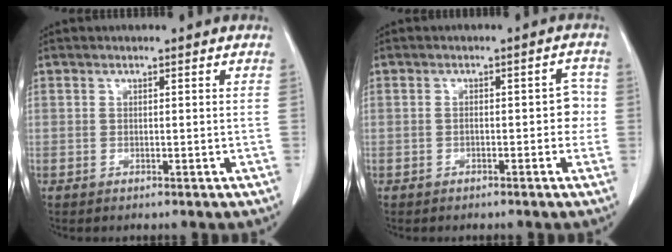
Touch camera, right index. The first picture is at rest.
{"total": 3.3, "force": [-0.6, 1.5, 2.8], "torque": [-0.025, 0.014, -0.011]}